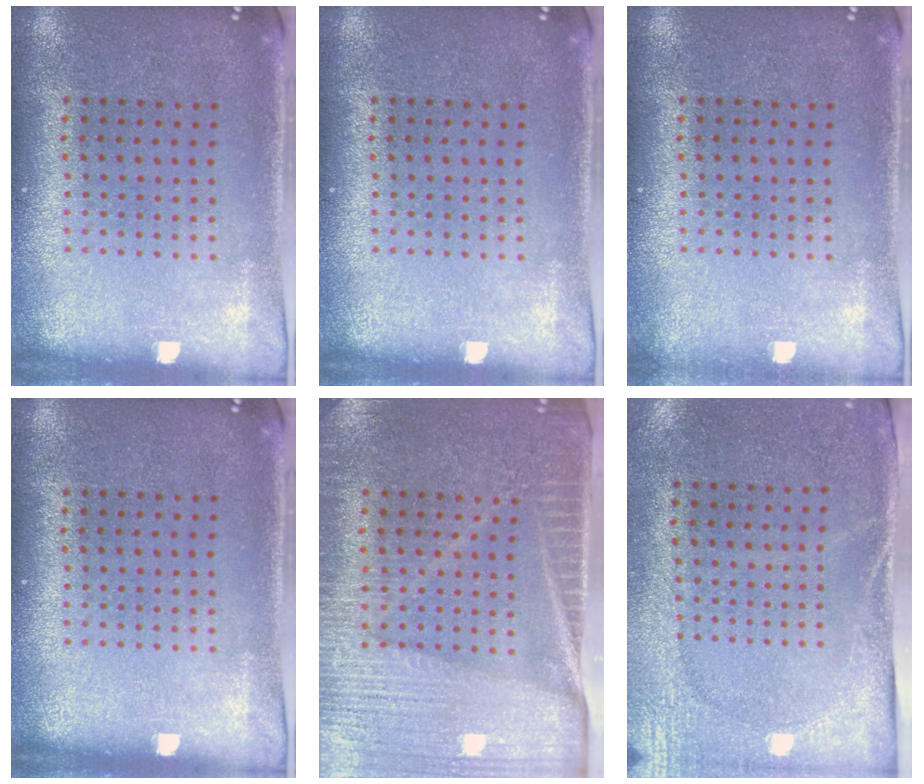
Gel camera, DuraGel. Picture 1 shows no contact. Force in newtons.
{"total": 0.0}
{"total": 0.5, "press": 0.5, "slide": 0.1}
{"total": 0.0}
{"total": 4.0, "press": 3.7, "slide": 1.6}
{"total": 2.7, "press": 2.2, "slide": 1.5}